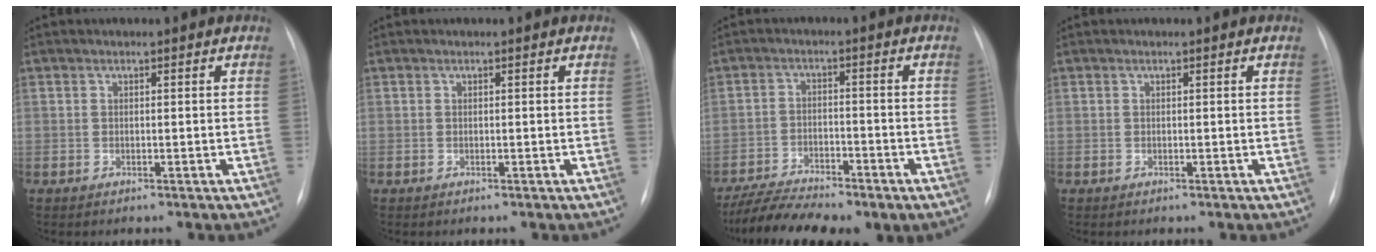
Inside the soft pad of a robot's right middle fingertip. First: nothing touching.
{"total": 0.0}
{"total": 9.1, "force": [-6.8, 2.1, 5.7], "torque": [-0.107, -0.009, -0.118]}
{"total": 0.0}